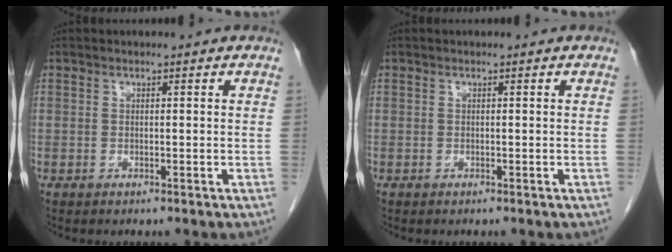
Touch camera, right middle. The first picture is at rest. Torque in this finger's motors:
{"motor_torque": [-0.39, -0.03, -0.10, -0.01]}